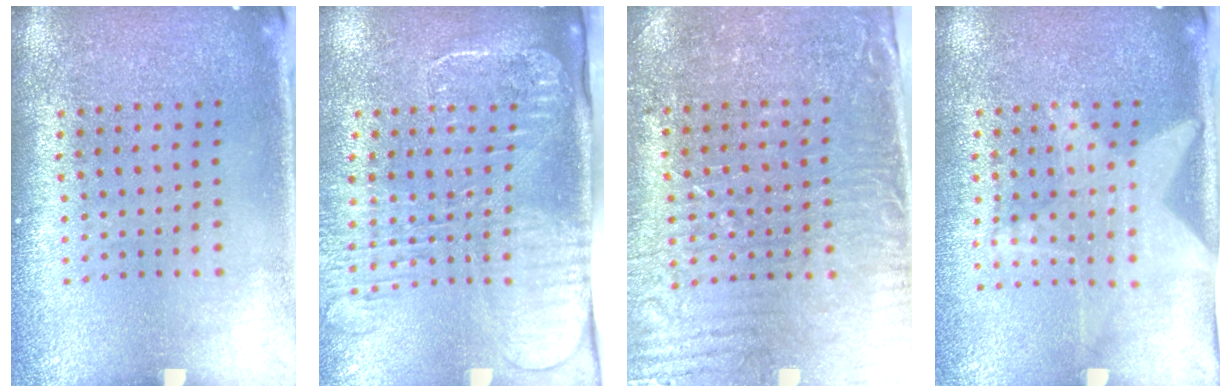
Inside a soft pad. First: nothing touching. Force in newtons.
{"total": 2.8, "press": 2.1, "slide": 1.8}
{"total": 3.5, "press": 3.1, "slide": 1.5}
{"total": 1.4, "press": 1.4, "slide": 0.3}